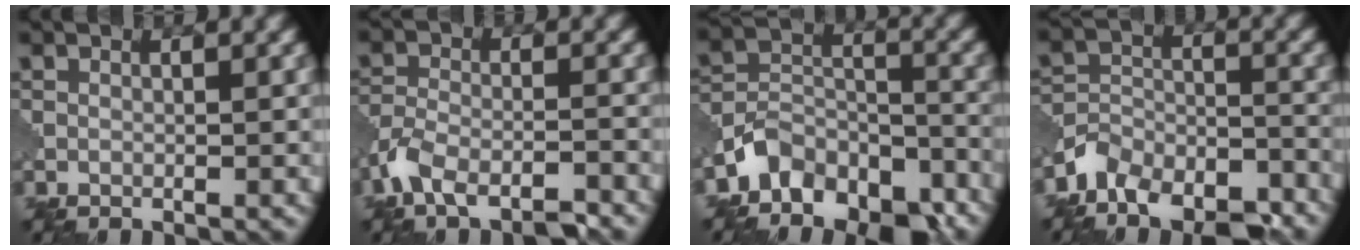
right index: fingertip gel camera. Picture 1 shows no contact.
{"total": 5.9, "force": [-4.5, 1.9, 3.4], "torque": [-0.069, -0.009, -0.096]}
{"total": 7.2, "force": [-5.6, 3.7, 2.6], "torque": [-0.037, -0.005, -0.109]}
{"total": 9.9, "force": [-8.3, 4.6, 2.8], "torque": [-0.033, 0.001, -0.133]}